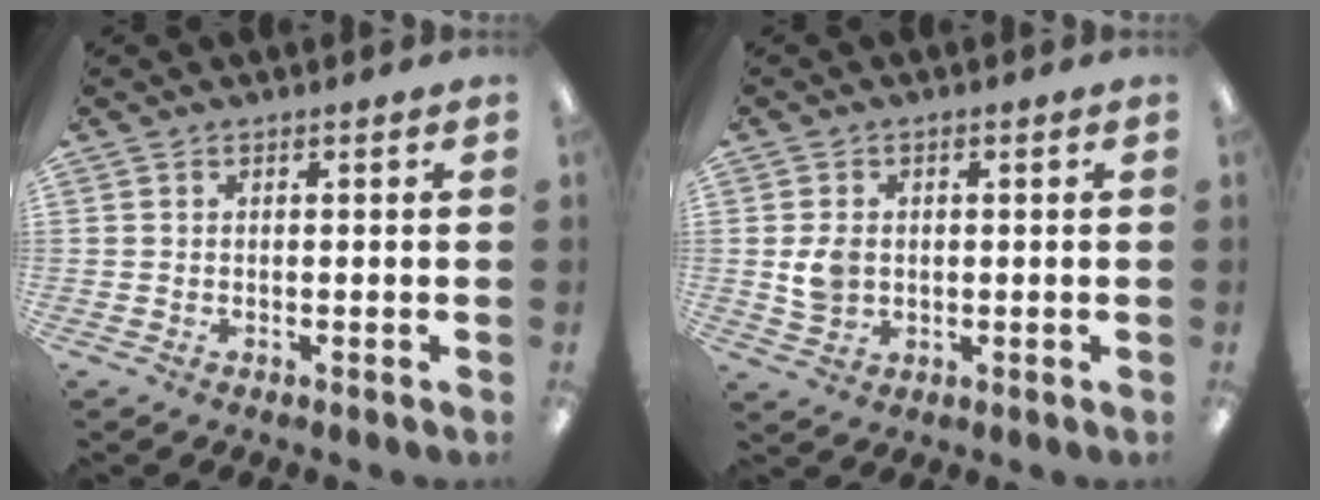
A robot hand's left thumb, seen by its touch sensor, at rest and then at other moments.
{"total": 4.8, "force": [0.3, 3.8, 3.1], "torque": [-0.047, 0.000, 0.002]}